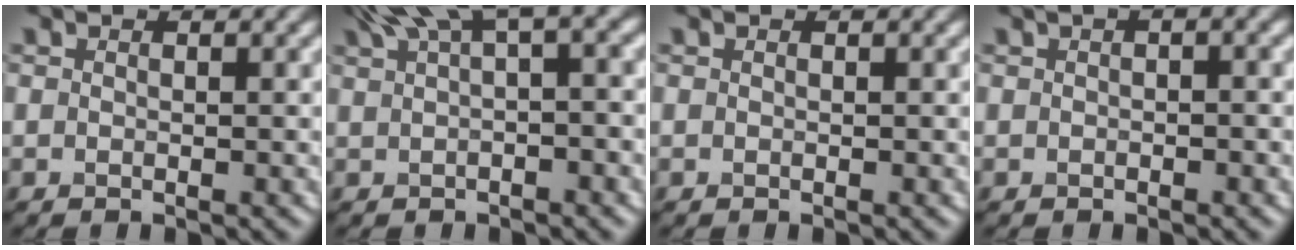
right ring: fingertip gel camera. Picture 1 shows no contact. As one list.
[{"total": 6.1, "force": [3.3, 1.5, 4.9], "torque": [-0.068, 0.025, 0.057]}, {"total": 0.0}, {"total": 1.8, "force": [0.6, 0.6, 1.6], "torque": [-0.023, 0.004, 0.003]}]